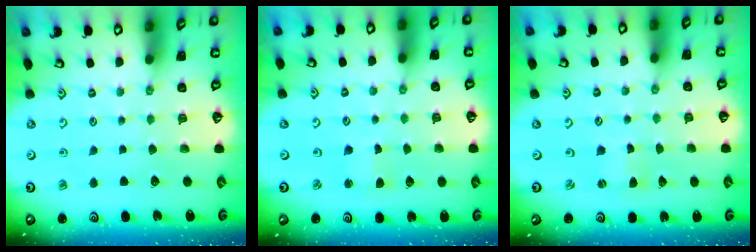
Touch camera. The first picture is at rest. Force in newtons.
{"total": 2.3, "press": 2.3, "slide": 0.4}
{"total": 0.0}